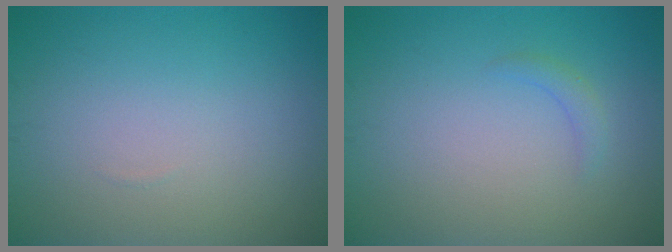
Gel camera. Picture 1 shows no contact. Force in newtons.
{"total": 1.0, "press": 1.0, "slide": 0.1}